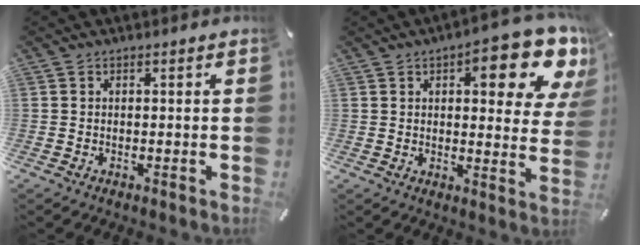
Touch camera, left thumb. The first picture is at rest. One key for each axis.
{"total": 15.7, "fx": 7.9, "fy": 5.9, "fz": 12.2, "tx": -0.143, "ty": -0.050, "tz": 0.122}